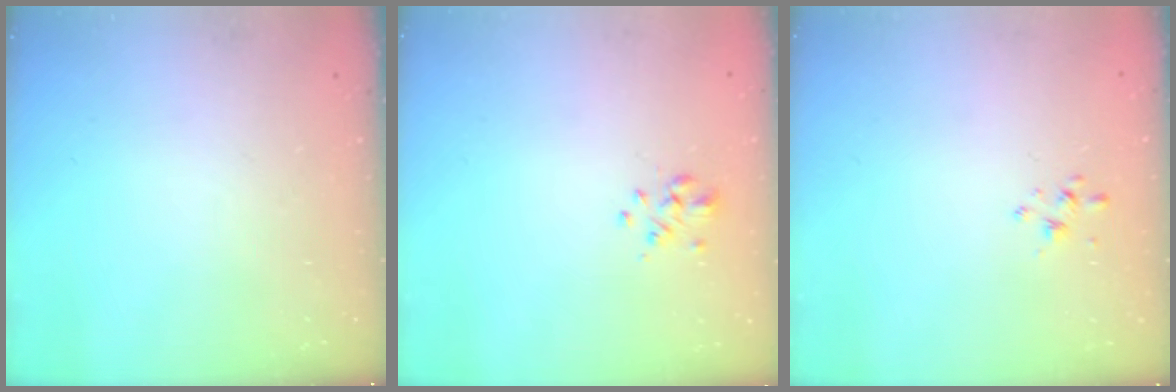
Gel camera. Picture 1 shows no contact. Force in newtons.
{"total": 2.3, "press": 1.9, "slide": 1.2}
{"total": 2.0, "press": 1.9, "slide": 0.6}